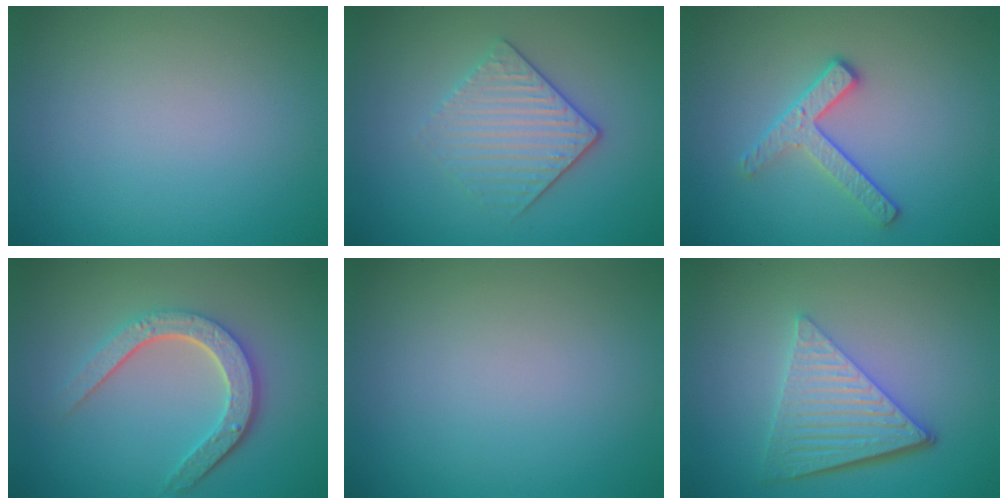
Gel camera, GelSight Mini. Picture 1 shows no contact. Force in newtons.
{"total": 3.7, "press": 3.3, "slide": 1.7}
{"total": 2.8, "press": 2.4, "slide": 1.4}
{"total": 4.8, "press": 3.6, "slide": 3.2}
{"total": 0.0}
{"total": 5.8, "press": 4.3, "slide": 4.0}